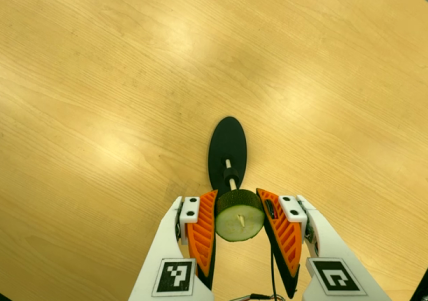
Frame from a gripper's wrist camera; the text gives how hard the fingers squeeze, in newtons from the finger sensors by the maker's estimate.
{"total": 11.8, "left": 12.9, "right": 10.8}